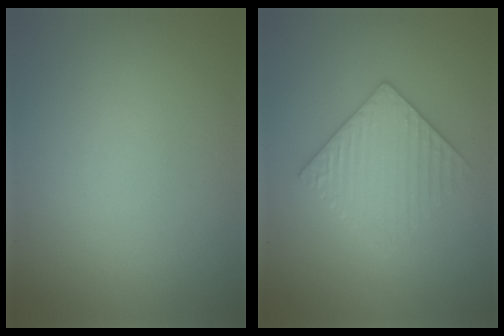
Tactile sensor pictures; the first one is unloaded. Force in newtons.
{"total": 3.5, "press": 3.4, "slide": 0.7}